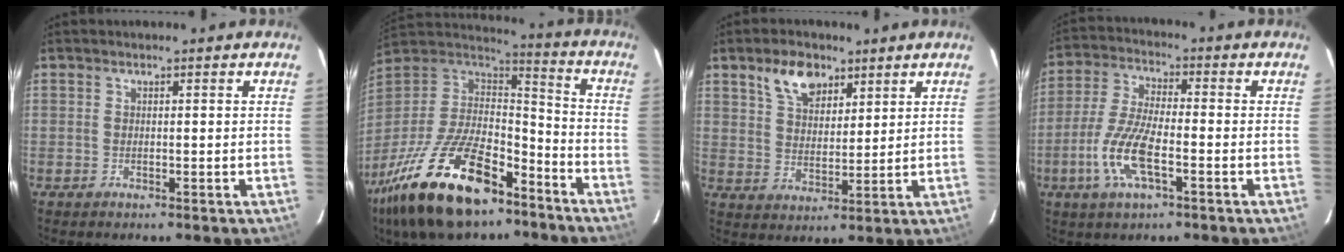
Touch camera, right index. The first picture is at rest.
{"total": 28.0, "force": [-17.6, 12.2, 18.1], "torque": [-0.366, -0.026, -0.291]}
{"total": 8.2, "force": [5.1, 4.6, 4.5], "torque": [-0.079, 0.013, 0.095]}
{"total": 10.9, "force": [-4.1, 3.3, 9.5], "torque": [-0.207, -0.004, -0.082]}